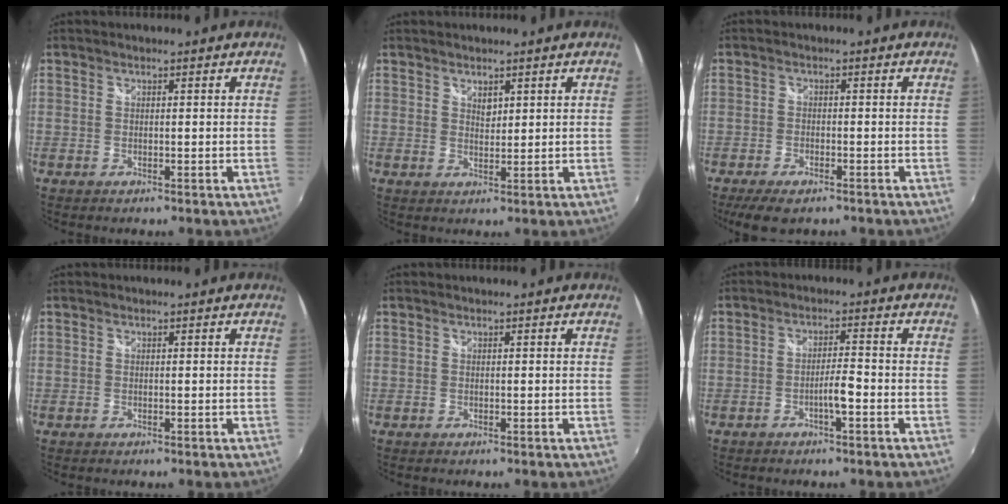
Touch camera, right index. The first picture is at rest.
{"total": 2.0, "force": [1.3, 1.1, 1.0], "torque": [-0.012, 0.000, 0.023]}
{"total": 6.7, "force": [-5.0, 2.5, 3.8], "torque": [-0.094, -0.025, -0.086]}
{"total": 0.0}
{"total": 0.0}
{"total": 3.3, "force": [-1.6, 0.1, 2.9], "torque": [-0.052, 0.002, -0.029]}